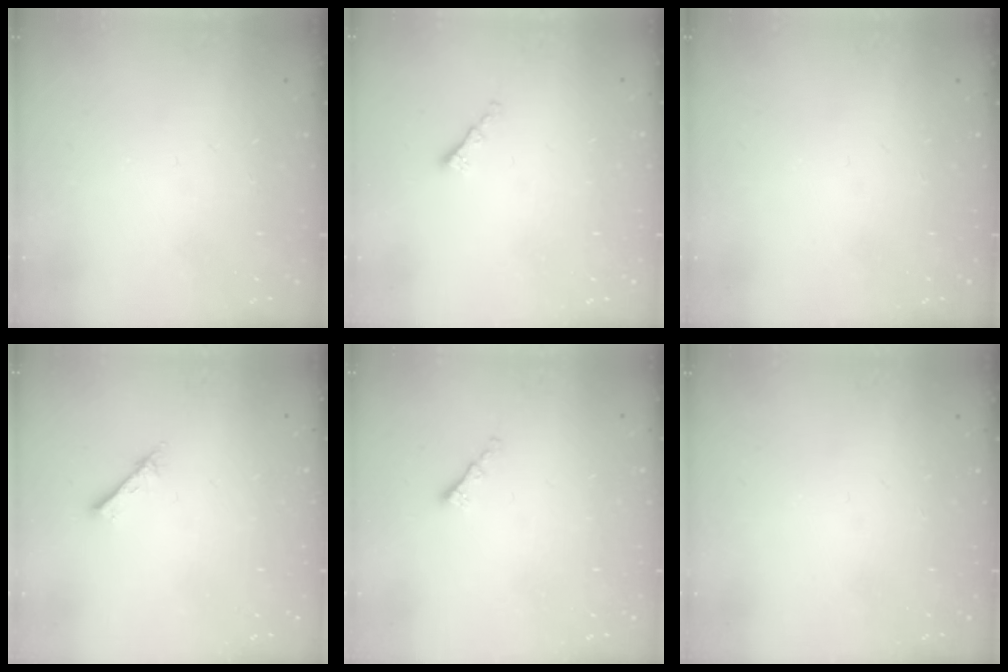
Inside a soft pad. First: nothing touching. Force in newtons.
{"total": 1.3, "press": 1.2, "slide": 0.6}
{"total": 0.0}
{"total": 2.4, "press": 2.4, "slide": 0.3}
{"total": 1.3, "press": 1.2, "slide": 0.6}
{"total": 0.0}